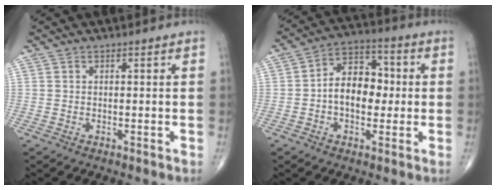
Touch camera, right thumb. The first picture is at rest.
{"total": 10.5, "force": [-0.4, 7.1, 7.8], "torque": [-0.096, 0.029, -0.018]}